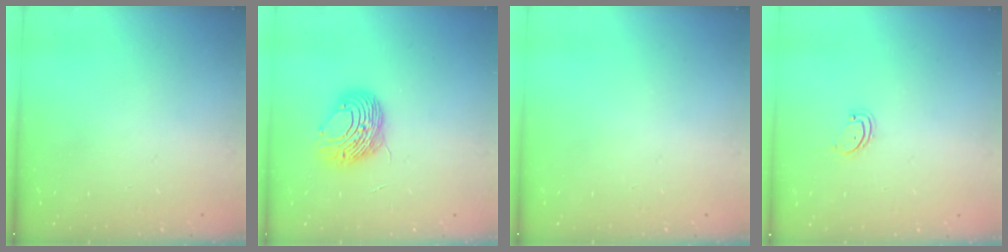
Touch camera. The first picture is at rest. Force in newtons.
{"total": 10.6, "press": 10.5, "slide": 1.0}
{"total": 0.0}
{"total": 1.9, "press": 1.9, "slide": 0.2}